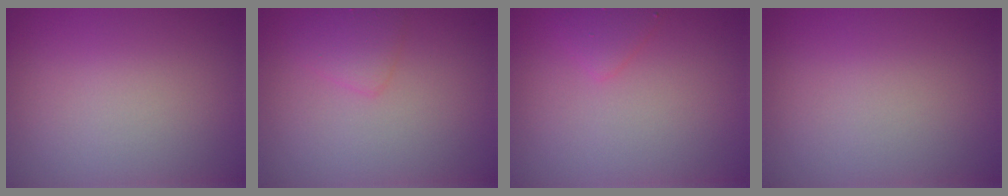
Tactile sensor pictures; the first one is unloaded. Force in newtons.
{"total": 1.7, "press": 1.7, "slide": 0.0}
{"total": 1.4, "press": 1.4, "slide": 0.1}
{"total": 0.0}